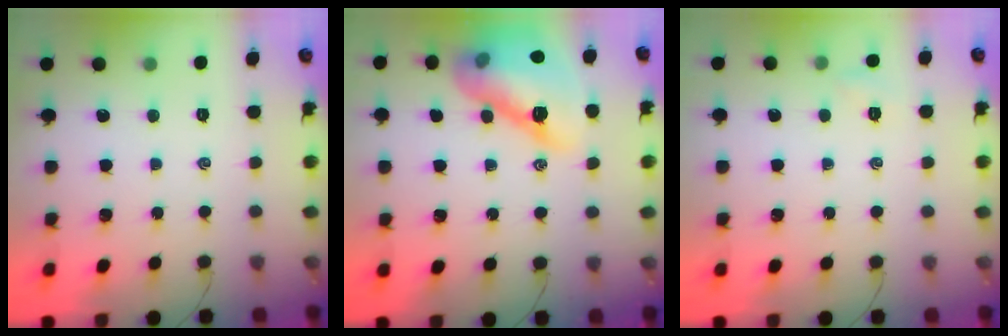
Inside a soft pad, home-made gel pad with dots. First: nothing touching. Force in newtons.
{"total": 17.9, "press": 17.3, "slide": 4.5}
{"total": 2.8, "press": 2.7, "slide": 0.8}